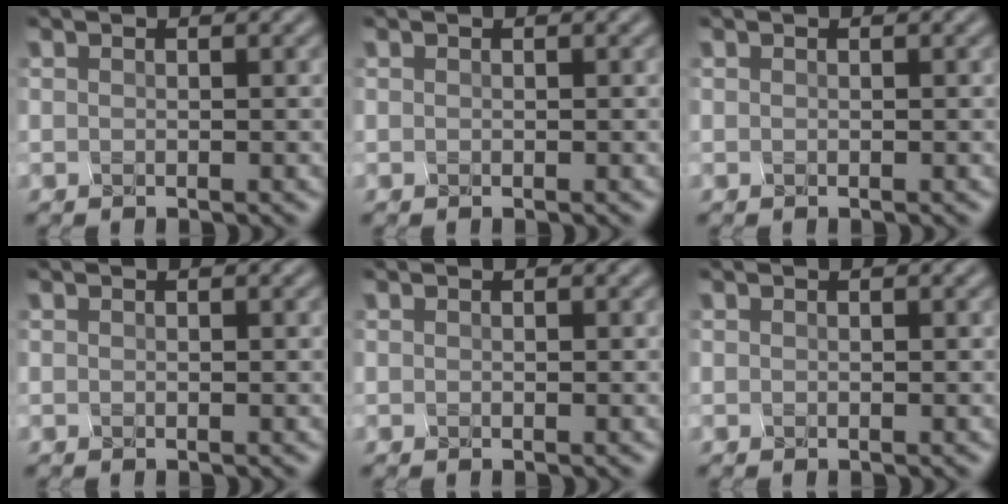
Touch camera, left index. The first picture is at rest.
{"total": 0.0}
{"total": 0.0}
{"total": 0.0}
{"total": 0.0}
{"total": 0.0}